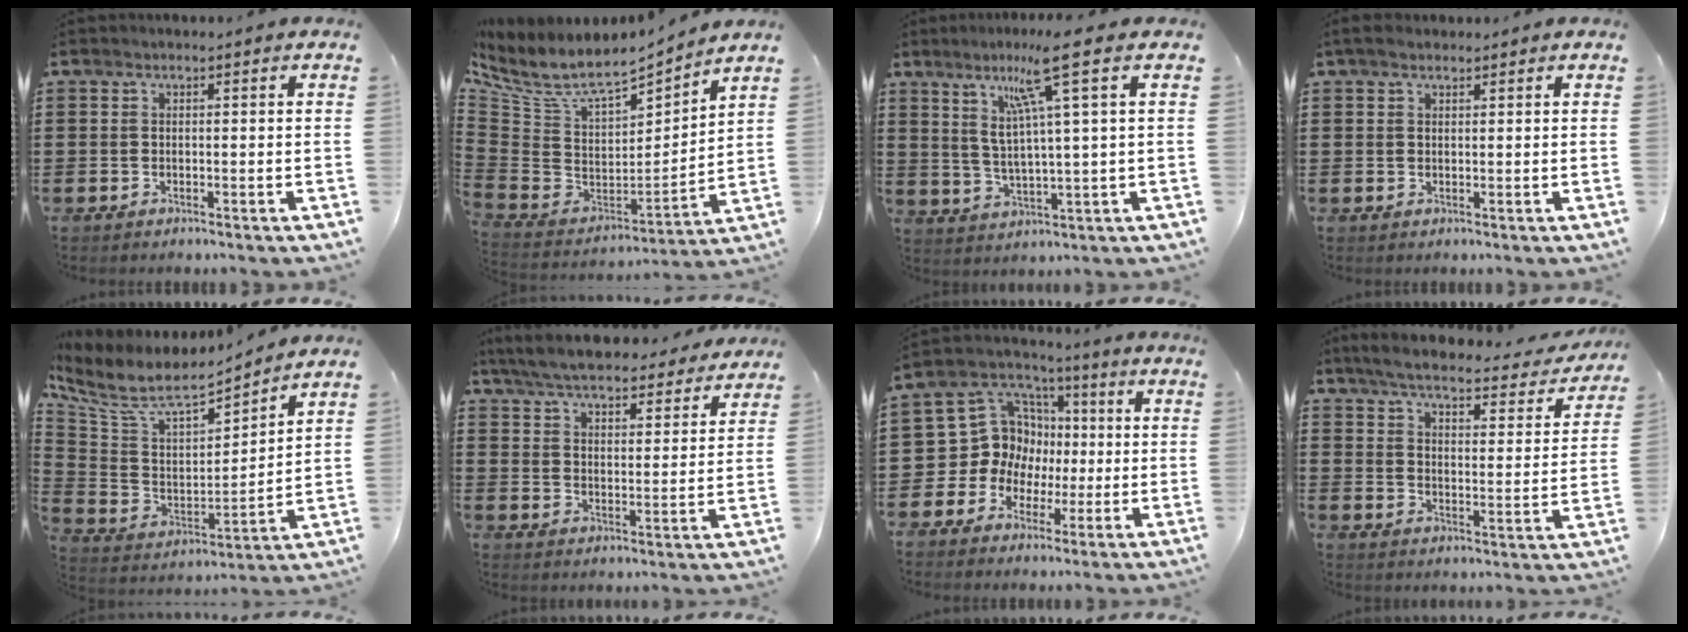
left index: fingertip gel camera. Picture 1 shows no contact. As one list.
[{"total": 7.1, "force": [5.6, 2.2, 3.7], "torque": [-0.100, -0.047, 0.095]}, {"total": 9.0, "force": [5.1, -0.4, 7.4], "torque": [-0.148, -0.007, 0.082]}, {"total": 1.6, "force": [1.2, 0.6, 0.9], "torque": [-0.019, 0.005, 0.023]}, {"total": 7.4, "force": [6.0, 2.7, 3.5], "torque": [-0.101, -0.044, 0.099]}, {"total": 6.4, "force": [6.2, 0.4, 1.5], "torque": [-0.059, -0.041, 0.107]}, {"total": 11.6, "force": [0.5, 11.0, 3.6], "torque": [-0.120, -0.006, 0.013]}, {"total": 5.0, "force": [4.5, 0.3, 2.1], "torque": [-0.064, -0.029, 0.071]}]